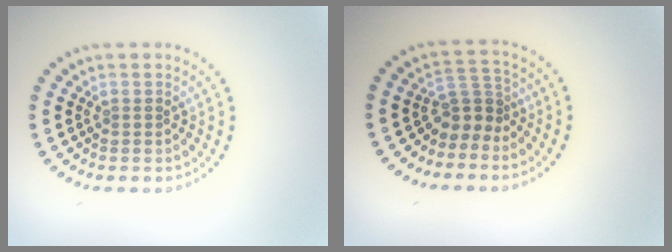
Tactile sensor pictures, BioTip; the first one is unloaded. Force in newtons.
{"total": 2.7, "press": 1.8, "slide": 2.0}